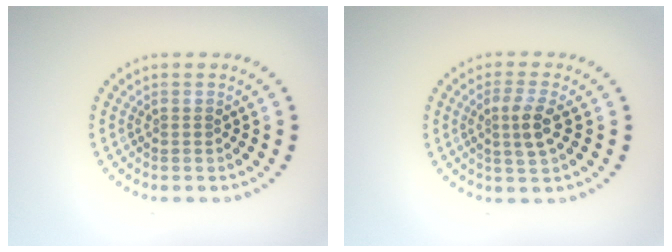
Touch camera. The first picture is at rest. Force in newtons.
{"total": 2.5, "press": 2.3, "slide": 1.0}